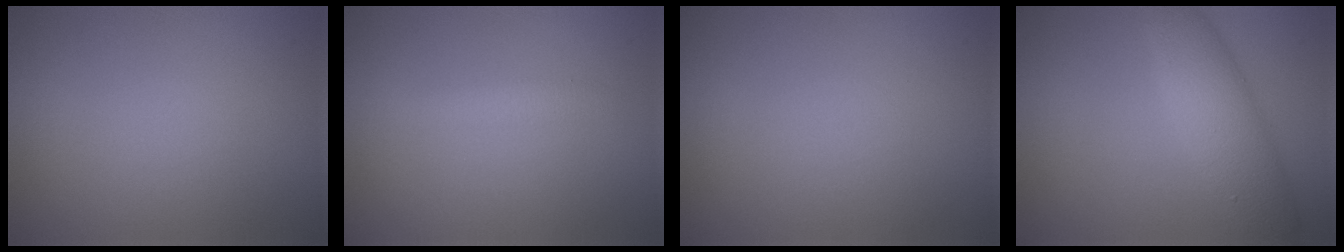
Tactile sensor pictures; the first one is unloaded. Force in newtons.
{"total": 1.0, "press": 1.0, "slide": 0.0}
{"total": 0.0}
{"total": 4.0, "press": 4.0, "slide": 0.1}